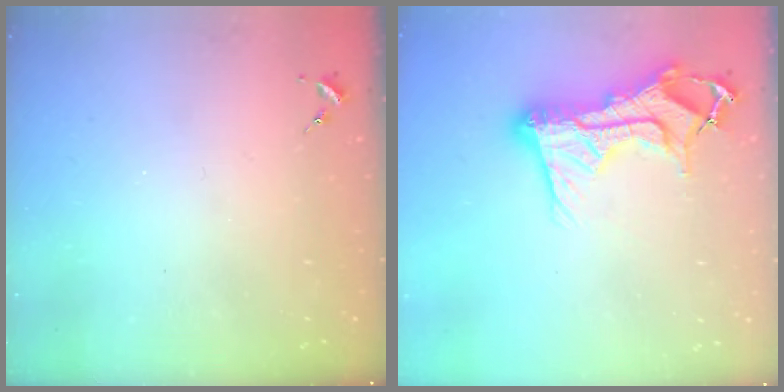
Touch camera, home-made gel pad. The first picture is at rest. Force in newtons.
{"total": 19.3, "press": 19.2, "slide": 1.9}